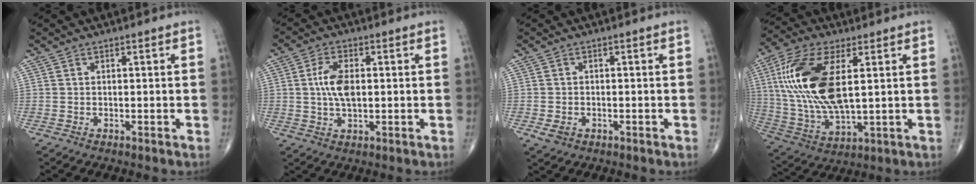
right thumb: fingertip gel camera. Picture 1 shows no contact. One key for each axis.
{"total": 6.5, "fx": 0.6, "fy": 3.2, "fz": 5.6, "tx": -0.114, "ty": 0.003, "tz": 0.009}
{"total": 2.5, "fx": -0.9, "fy": 1.9, "fz": 1.4, "tx": -0.021, "ty": 0.002, "tz": -0.009}
{"total": 19.8, "fx": 4.0, "fy": 8.7, "fz": 17.3, "tx": -0.370, "ty": -0.013, "tz": 0.079}